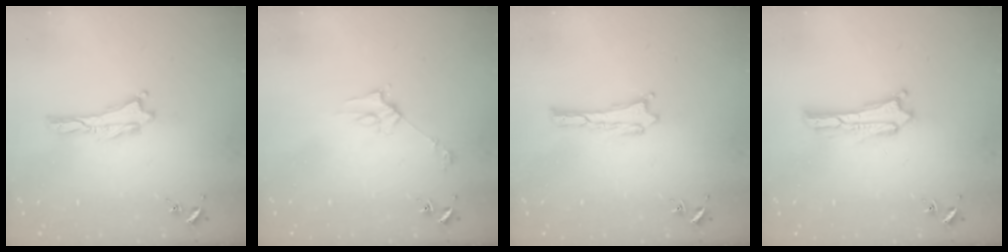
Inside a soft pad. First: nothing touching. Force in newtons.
{"total": 2.8, "press": 2.8, "slide": 0.2}
{"total": 0.0}
{"total": 1.2, "press": 1.2, "slide": 0.2}